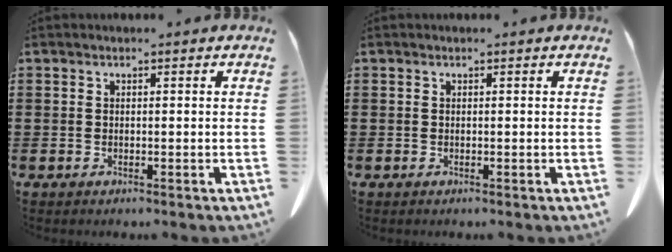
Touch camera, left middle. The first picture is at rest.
{"total": 0.0}